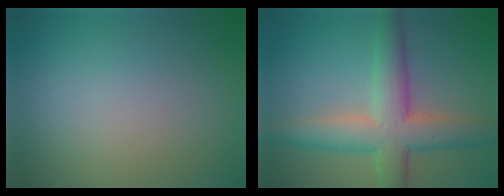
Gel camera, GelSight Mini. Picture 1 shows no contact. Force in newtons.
{"total": 7.5, "press": 7.5, "slide": 0.2}